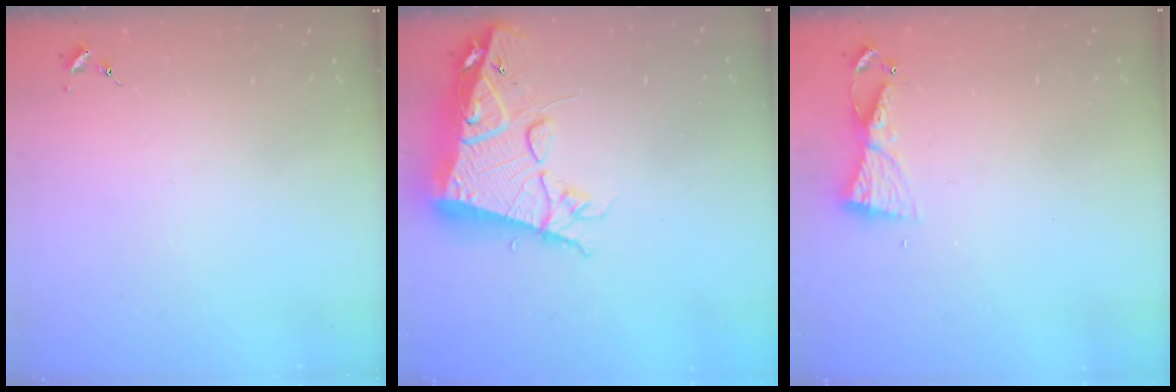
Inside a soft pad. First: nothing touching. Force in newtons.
{"total": 18.3, "press": 18.1, "slide": 2.1}
{"total": 5.4, "press": 5.4, "slide": 0.5}